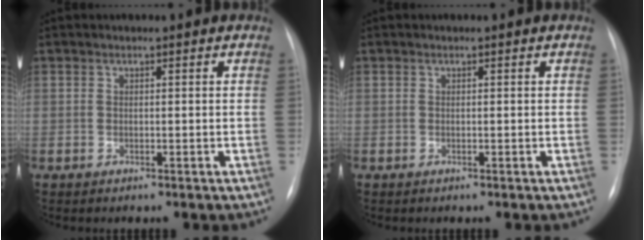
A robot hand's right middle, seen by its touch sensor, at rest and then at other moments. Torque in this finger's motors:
{"motor_torque": [-0.24, -0.05, -0.03, 0.00]}